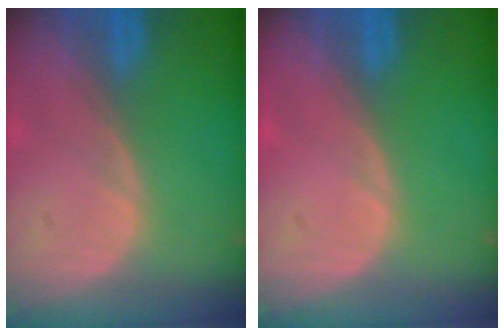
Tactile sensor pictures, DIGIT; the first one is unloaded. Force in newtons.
{"total": 0.0}